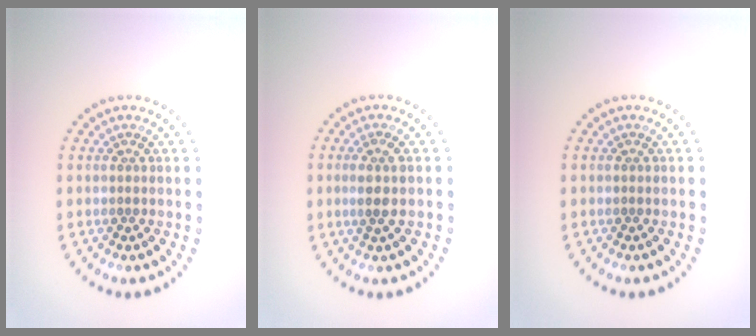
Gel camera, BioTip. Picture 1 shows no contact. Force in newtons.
{"total": 2.1, "press": 1.8, "slide": 1.1}
{"total": 0.0}